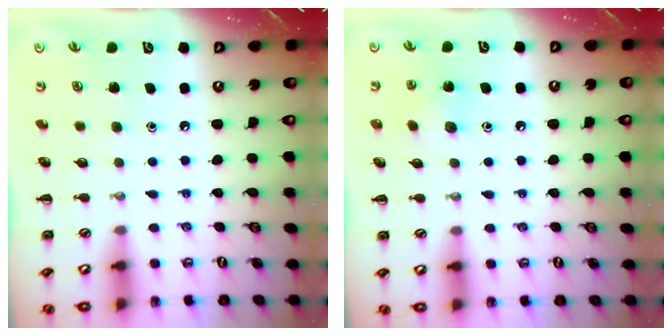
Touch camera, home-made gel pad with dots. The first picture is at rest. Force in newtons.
{"total": 6.5, "press": 6.3, "slide": 1.7}